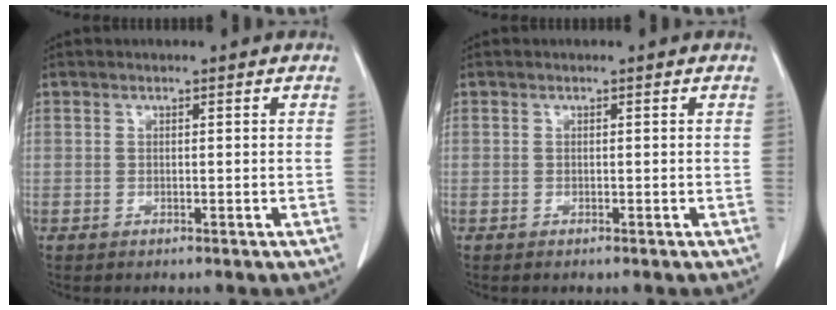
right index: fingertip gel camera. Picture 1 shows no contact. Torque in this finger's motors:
{"motor_torque": [0.13, -0.13, -0.02, -0.01]}